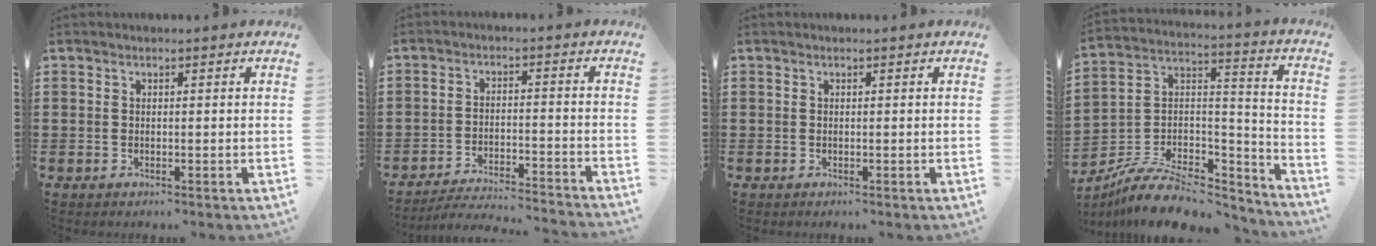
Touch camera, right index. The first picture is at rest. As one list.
[{"total": 4.1, "force": [-4.1, -0.1, 0.7], "torque": [-0.024, -0.003, -0.088]}, {"total": 0.0}, {"total": 9.4, "force": [-6.9, 4.4, 4.5], "torque": [-0.082, 0.023, -0.129]}]